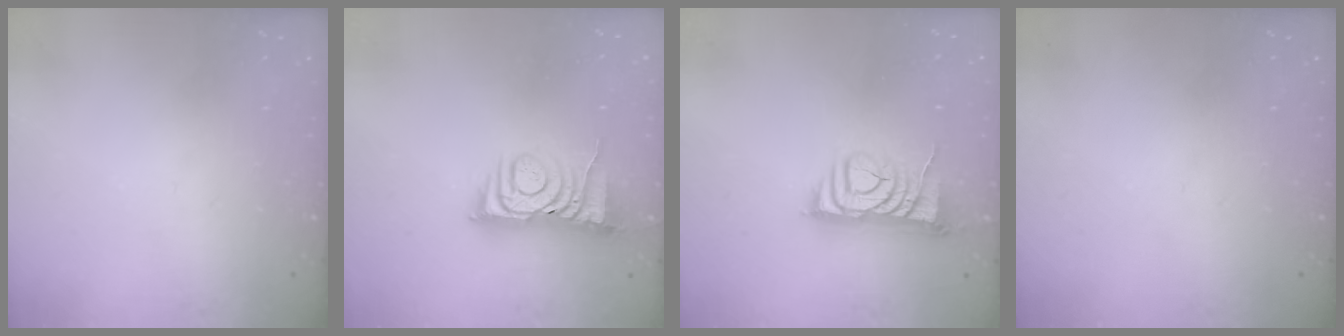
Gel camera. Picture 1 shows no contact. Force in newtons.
{"total": 7.7, "press": 7.7, "slide": 0.7}
{"total": 8.2, "press": 8.1, "slide": 1.2}
{"total": 0.0}